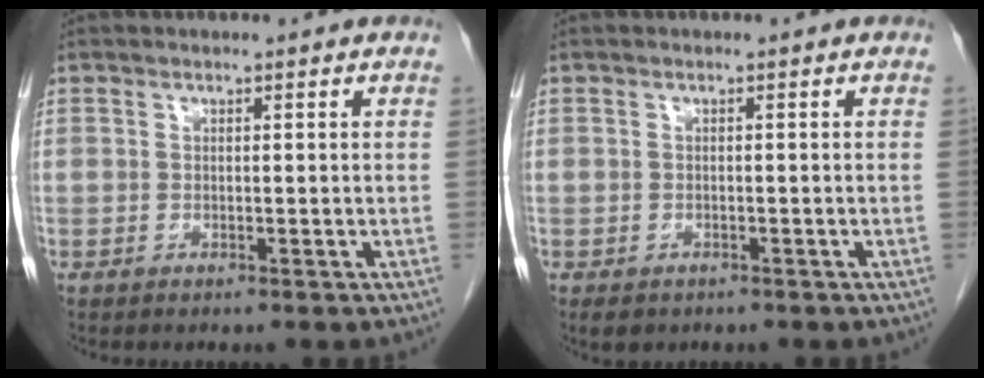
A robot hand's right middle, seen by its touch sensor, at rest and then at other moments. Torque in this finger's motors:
{"motor_torque": [0.02, -0.22, 0.00, 0.00]}